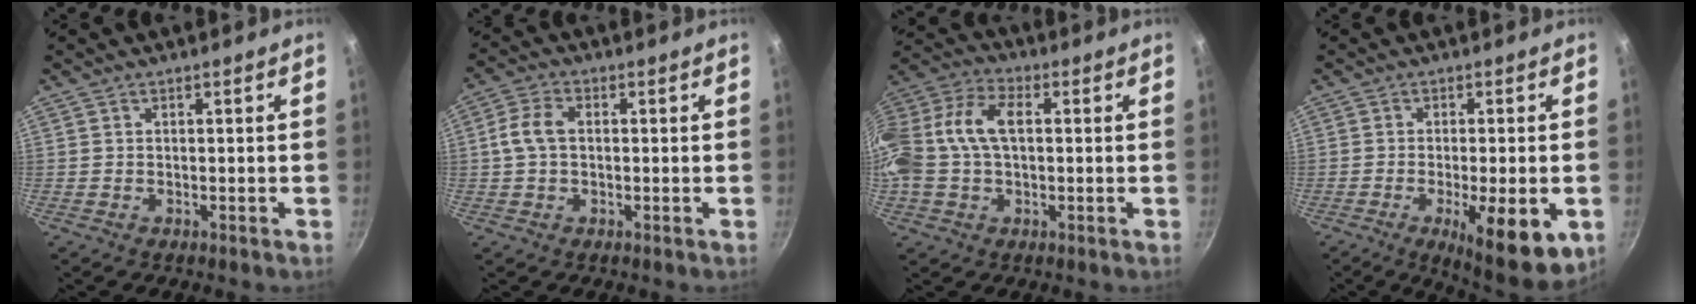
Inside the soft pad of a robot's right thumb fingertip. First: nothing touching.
{"total": 5.5, "force": [0.3, 3.5, 4.1], "torque": [-0.090, 0.017, 0.000]}
{"total": 16.9, "force": [1.6, 10.3, 13.4], "torque": [-0.309, 0.032, 0.028]}
{"total": 13.7, "force": [-4.6, 4.1, 12.2], "torque": [-0.155, -0.011, -0.056]}